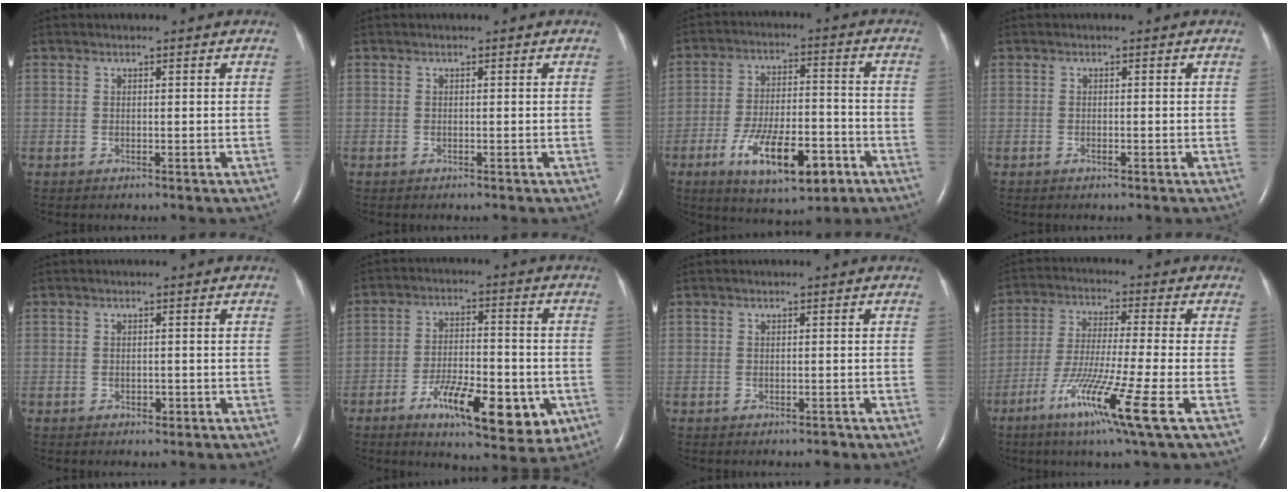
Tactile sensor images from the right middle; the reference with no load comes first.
{"total": 0.0}
{"total": 13.3, "force": [-6.4, 4.4, 10.8], "torque": [-0.191, -0.004, -0.096]}
{"total": 0.6, "force": [-0.4, 0.1, 0.5], "torque": [-0.011, -0.001, -0.004]}
{"total": 0.9, "force": [-0.4, 0.6, 0.5], "torque": [-0.009, 0.000, -0.003]}
{"total": 14.7, "force": [-6.2, 4.9, 12.4], "torque": [-0.182, -0.003, -0.086]}
{"total": 0.6, "force": [-0.5, 0.3, 0.3], "torque": [-0.007, -0.001, -0.005]}
{"total": 12.7, "force": [-6.0, -1.2, 11.1], "torque": [-0.219, -0.038, -0.110]}